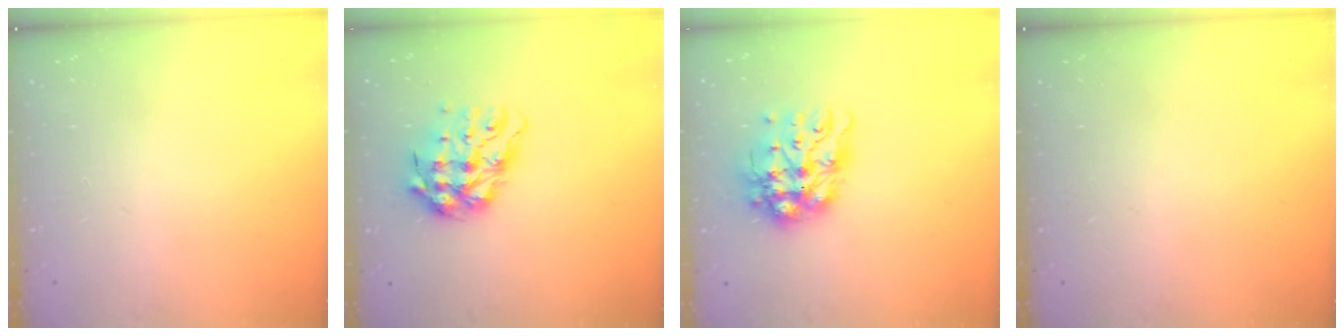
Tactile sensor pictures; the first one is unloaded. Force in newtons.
{"total": 11.7, "press": 11.5, "slide": 1.9}
{"total": 12.3, "press": 12.2, "slide": 1.0}
{"total": 0.0}